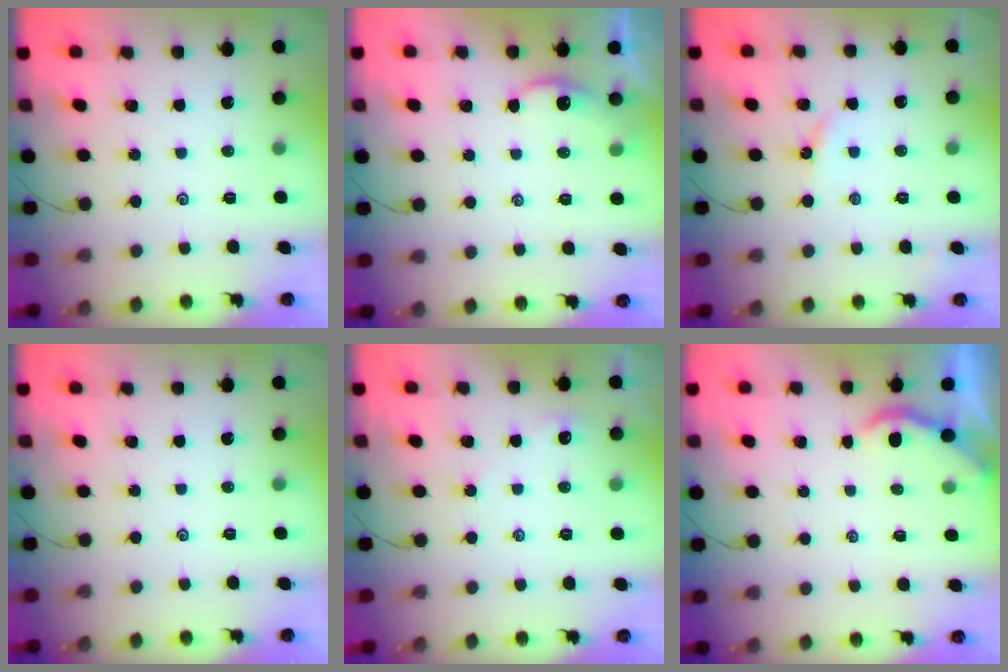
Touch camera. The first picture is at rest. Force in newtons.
{"total": 2.2, "press": 2.2, "slide": 0.2}
{"total": 3.7, "press": 3.7, "slide": 0.4}
{"total": 0.0}
{"total": 2.0, "press": 2.0, "slide": 0.3}
{"total": 2.2, "press": 2.2, "slide": 0.1}